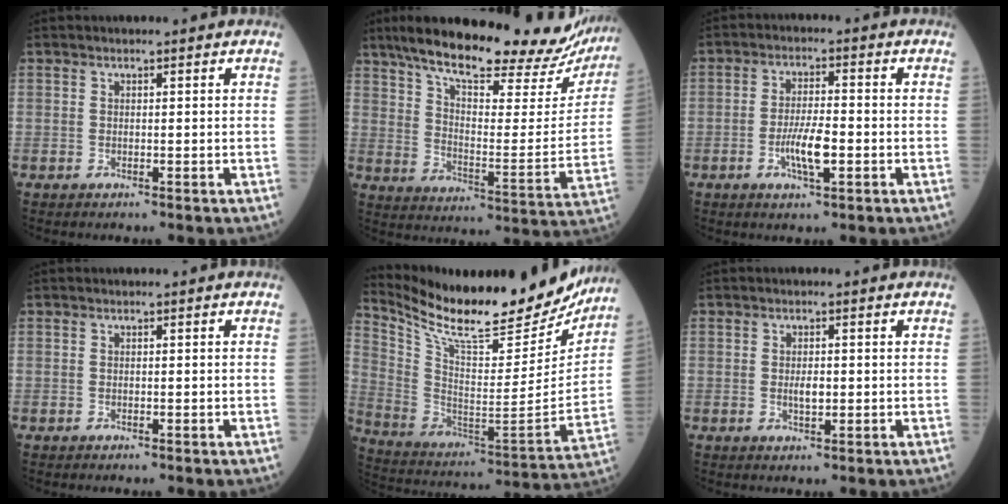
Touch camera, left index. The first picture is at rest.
{"total": 29.0, "force": [24.5, 6.9, 13.8], "torque": [-0.223, -0.034, 0.320]}
{"total": 5.7, "force": [-2.0, 1.1, 5.2], "torque": [-0.103, -0.006, -0.038]}
{"total": 0.0}
{"total": 25.8, "force": [22.5, 5.3, 11.5], "torque": [-0.212, -0.051, 0.337]}
{"total": 2.0, "force": [-0.3, 0.8, 1.9], "torque": [-0.035, -0.004, -0.005]}